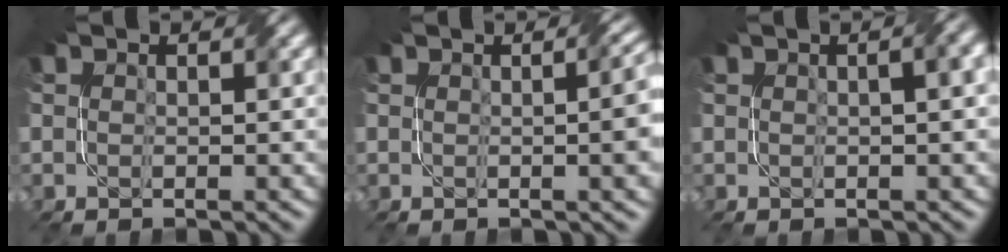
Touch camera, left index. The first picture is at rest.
{"total": 6.3, "force": [0.2, 2.6, 5.7], "torque": [-0.026, 0.015, 0.002]}
{"total": 4.5, "force": [1.4, 2.1, 3.8], "torque": [-0.027, 0.029, -0.005]}